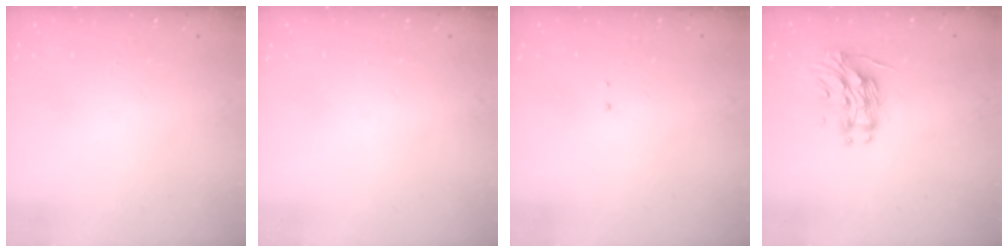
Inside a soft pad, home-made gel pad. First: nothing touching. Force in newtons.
{"total": 0.0}
{"total": 1.3, "press": 1.2, "slide": 0.6}
{"total": 13.2, "press": 13.2, "slide": 0.8}